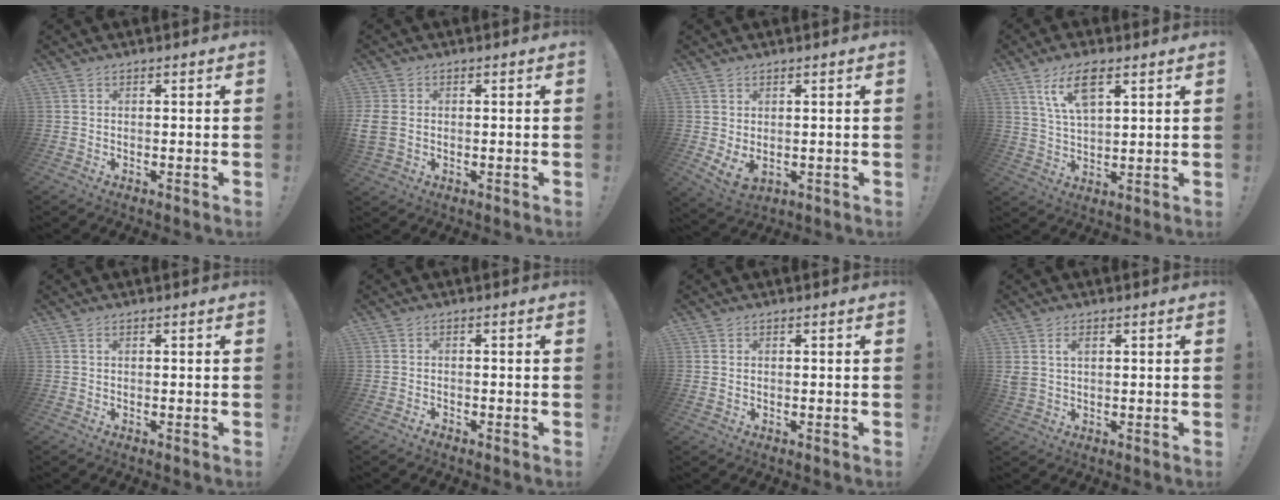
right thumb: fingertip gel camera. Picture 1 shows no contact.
{"total": 4.2, "force": [-0.2, 3.1, 2.7], "torque": [-0.065, 0.008, 0.002]}
{"total": 4.5, "force": [1.0, 2.5, 3.6], "torque": [-0.064, -0.015, 0.025]}
{"total": 9.5, "force": [5.1, 3.9, 7.0], "torque": [-0.129, -0.007, 0.091]}
{"total": 0.0}
{"total": 1.2, "force": [-1.1, 0.2, 0.4], "torque": [-0.009, 0.003, -0.019]}
{"total": 0.0}
{"total": 3.2, "force": [1.3, 1.9, 2.3], "torque": [-0.040, 0.000, 0.023]}